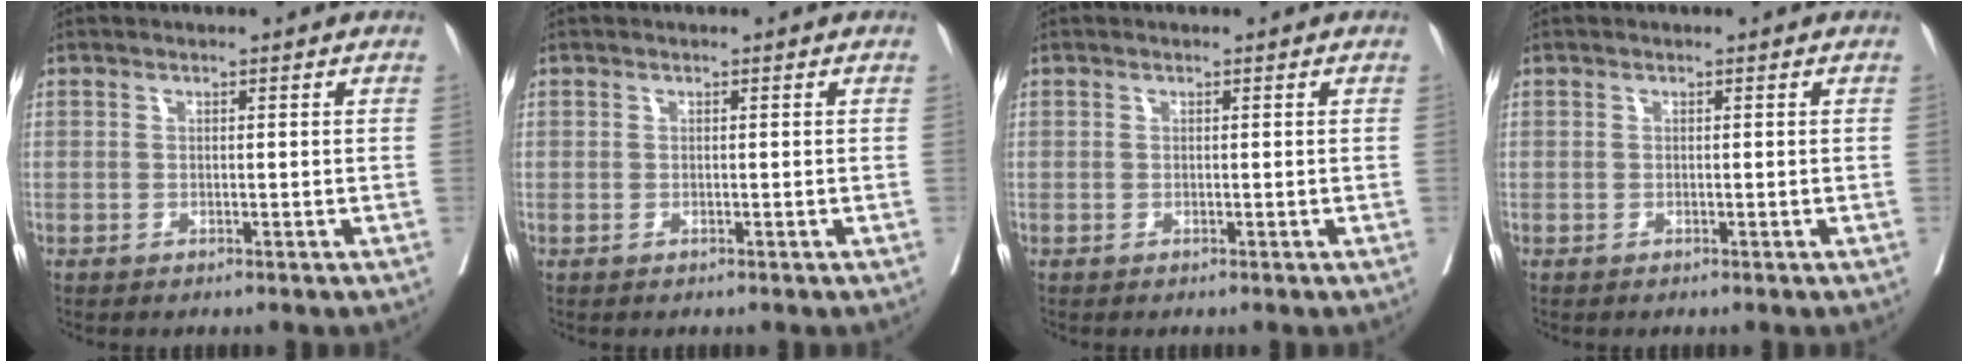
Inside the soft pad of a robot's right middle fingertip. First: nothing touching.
{"total": 0.0}
{"total": 0.0}
{"total": 0.0}